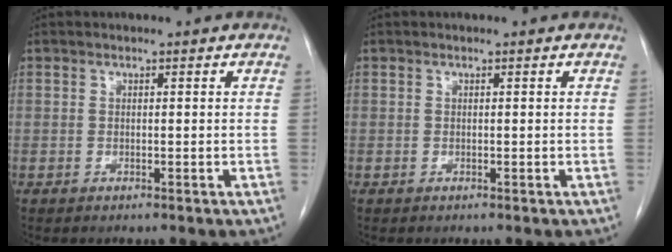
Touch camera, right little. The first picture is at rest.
{"total": 0.0}